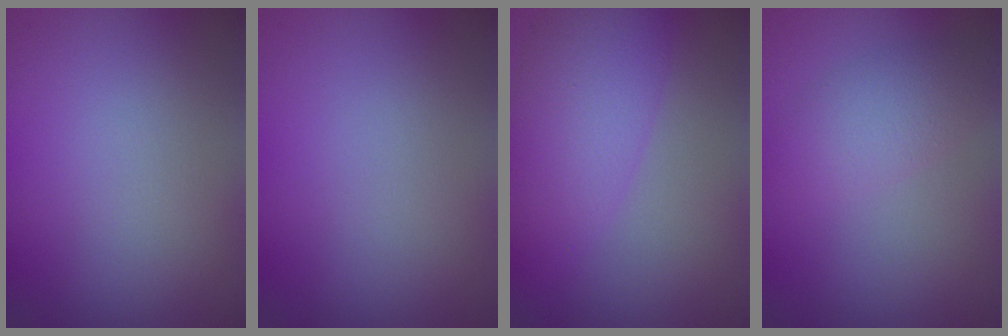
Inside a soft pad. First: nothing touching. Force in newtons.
{"total": 0.0}
{"total": 5.2, "press": 5.2, "slide": 0.1}
{"total": 2.7, "press": 2.7, "slide": 0.0}